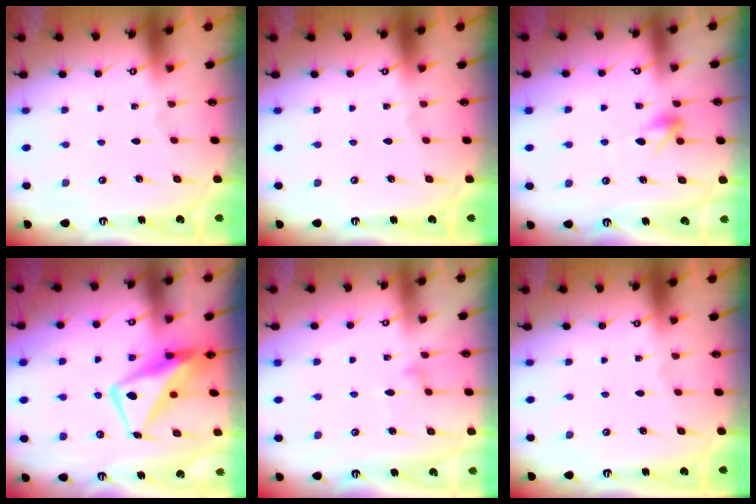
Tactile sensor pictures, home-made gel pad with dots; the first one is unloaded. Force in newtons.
{"total": 0.0}
{"total": 5.5, "press": 5.4, "slide": 1.1}
{"total": 12.6, "press": 12.5, "slide": 1.2}
{"total": 7.8, "press": 7.8, "slide": 0.5}
{"total": 0.0}